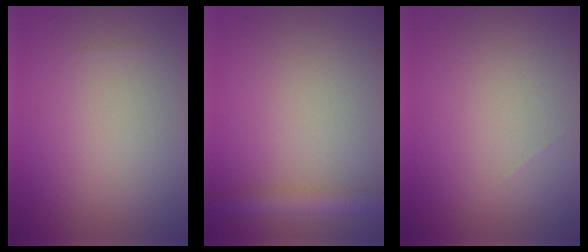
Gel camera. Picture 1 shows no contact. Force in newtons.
{"total": 3.0, "press": 3.0, "slide": 0.1}
{"total": 0.0}